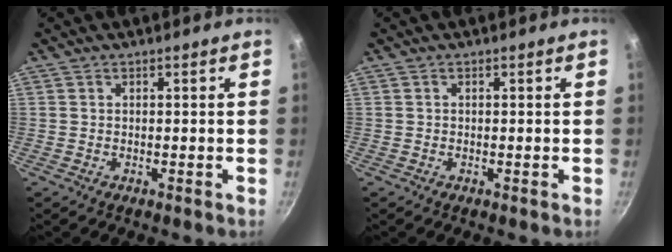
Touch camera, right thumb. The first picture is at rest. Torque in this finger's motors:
{"motor_torque": [-0.15, 0.30, 0.53, -0.07, 0.02]}